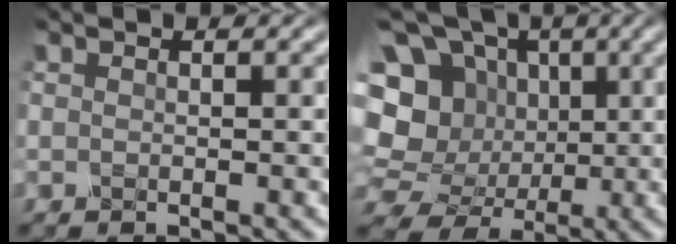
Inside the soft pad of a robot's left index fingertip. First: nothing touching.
{"total": 17.8, "force": [0.6, 16.2, 7.3], "torque": [-0.205, 0.018, -0.008]}